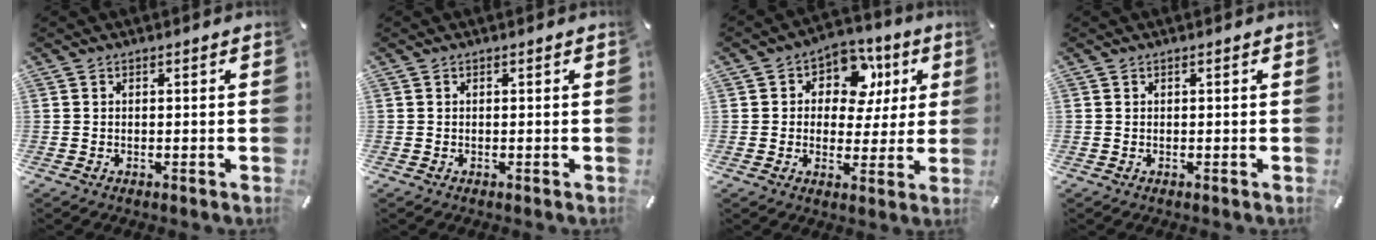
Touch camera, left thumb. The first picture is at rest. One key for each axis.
{"total": 0.0}
{"total": 10.6, "fx": 3.5, "fy": 8.1, "fz": 5.9, "tx": -0.084, "ty": -0.014, "tz": 0.060}
{"total": 0.0}